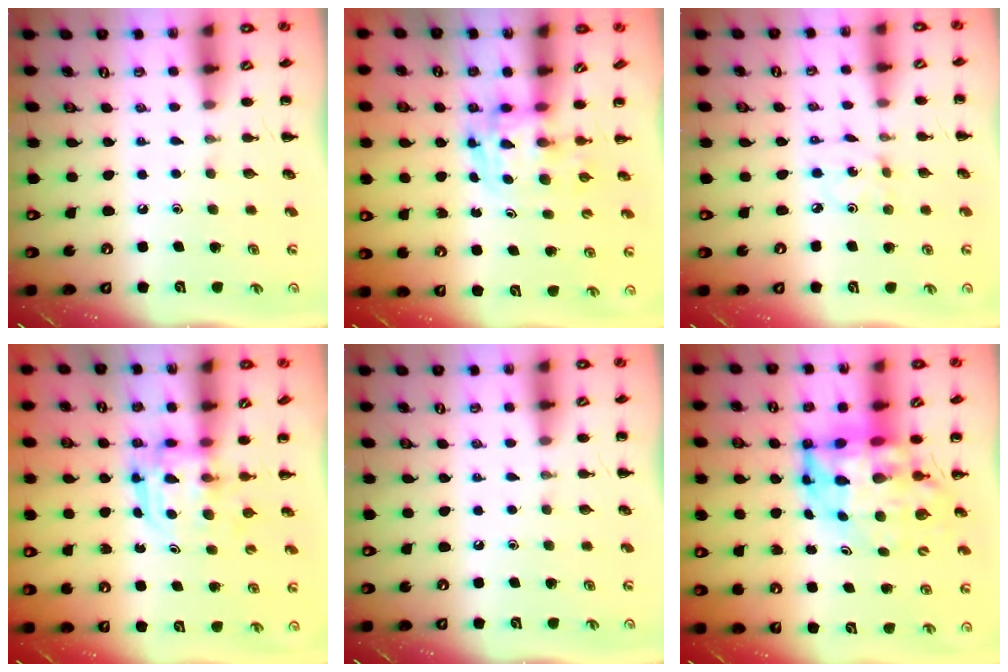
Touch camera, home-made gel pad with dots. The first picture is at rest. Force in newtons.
{"total": 3.7, "press": 3.6, "slide": 0.6}
{"total": 1.2, "press": 1.2, "slide": 0.4}
{"total": 3.2, "press": 3.2, "slide": 0.2}
{"total": 0.0}
{"total": 9.7, "press": 9.2, "slide": 2.9}